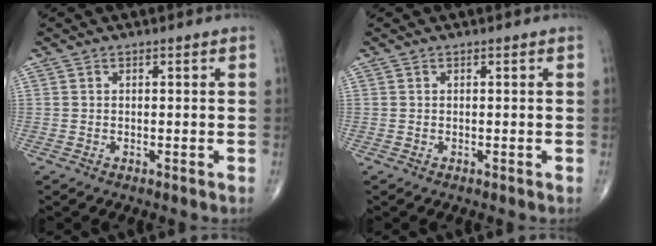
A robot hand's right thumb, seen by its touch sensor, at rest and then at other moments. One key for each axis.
{"total": 0.0}